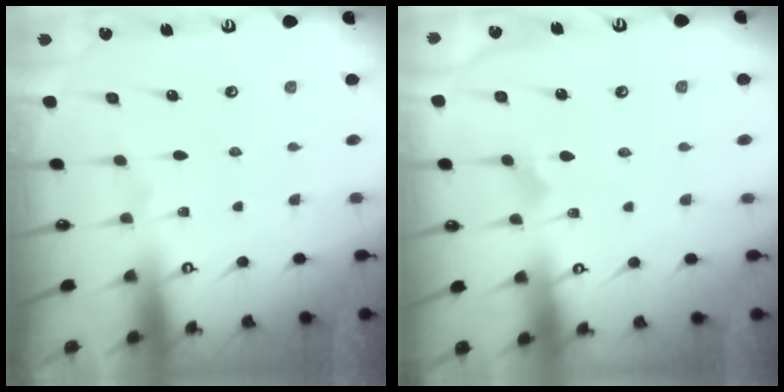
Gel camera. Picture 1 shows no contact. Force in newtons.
{"total": 3.0, "press": 3.0, "slide": 0.2}